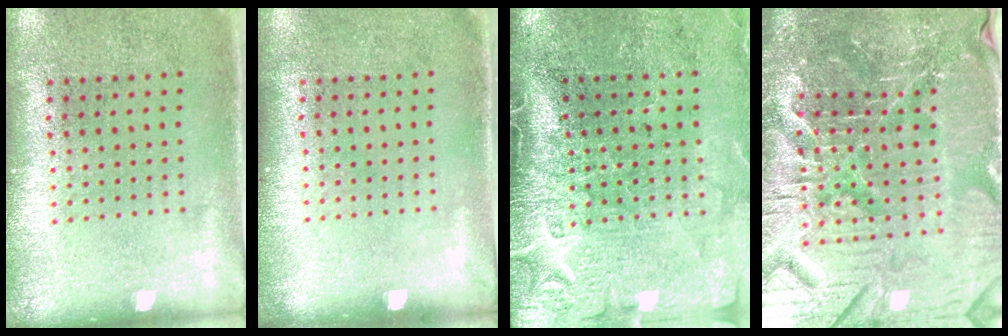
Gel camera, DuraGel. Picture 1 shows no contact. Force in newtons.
{"total": 0.0}
{"total": 4.4, "press": 3.7, "slide": 2.5}
{"total": 6.5, "press": 6.0, "slide": 2.6}